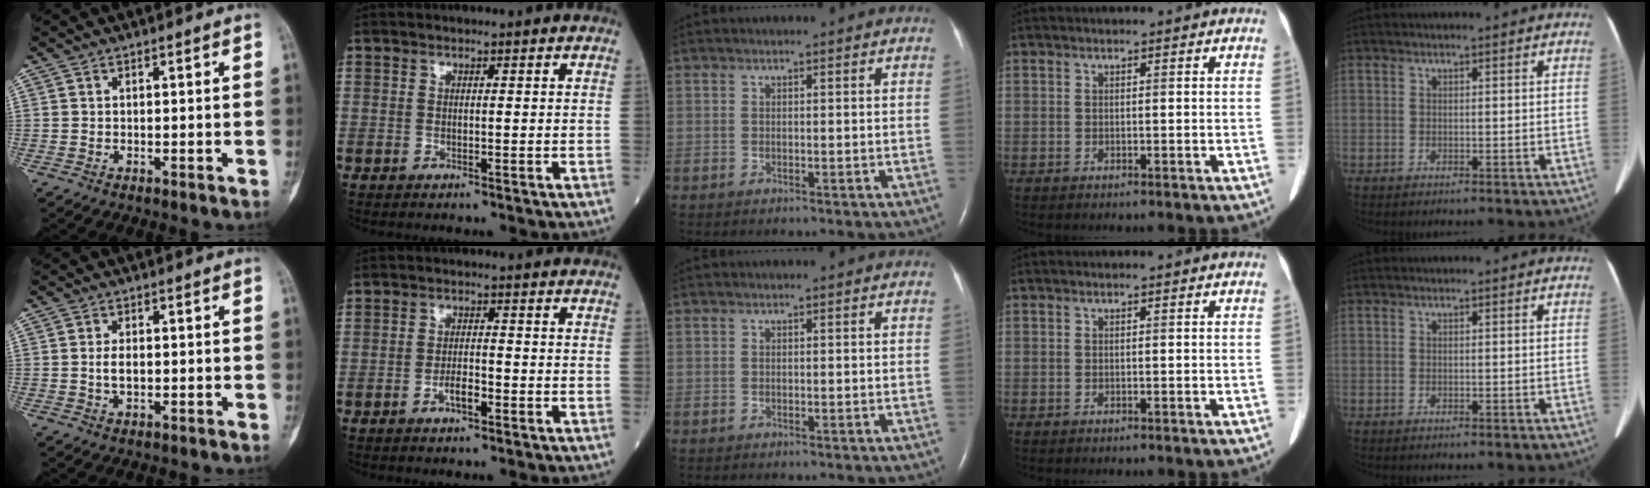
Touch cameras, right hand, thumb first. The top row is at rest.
{"thumb": {"total": 2.7, "force": [-0.1, 1.5, 2.3], "torque": [-0.040, 0.001, -0.002]}, "index": {"total": 2.7, "force": [-1.4, 0.8, 2.2], "torque": [-0.037, 0.003, -0.027]}}